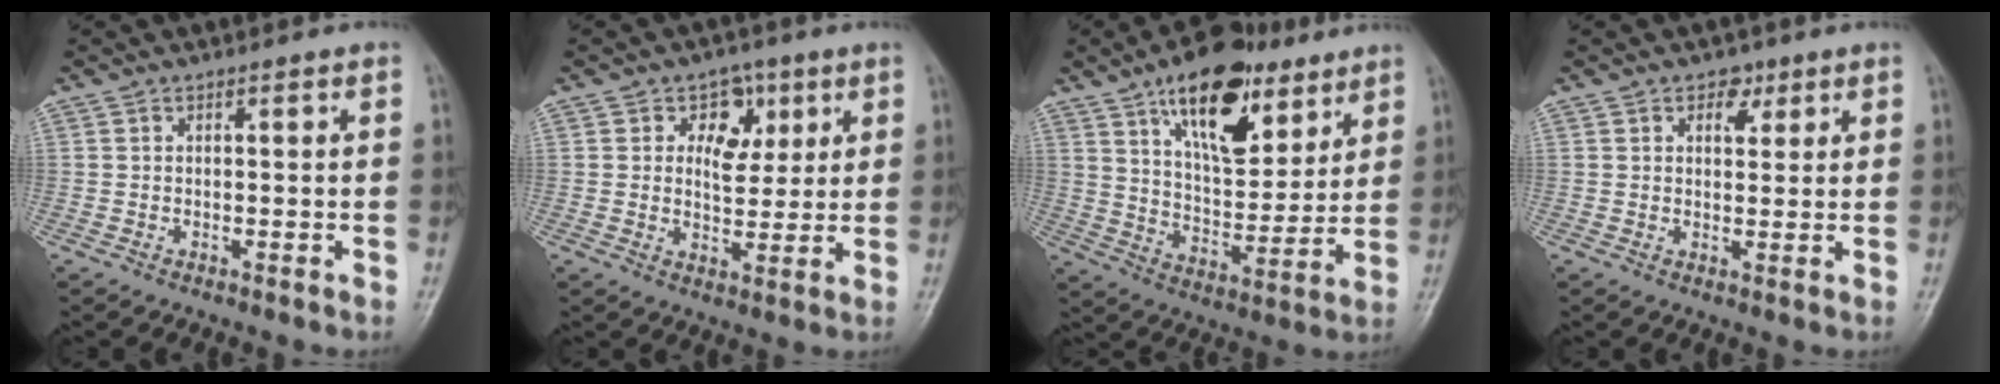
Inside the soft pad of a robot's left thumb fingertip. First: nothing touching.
{"total": 7.5, "force": [2.7, 5.7, 4.1], "torque": [-0.020, -0.006, 0.037]}
{"total": 19.6, "force": [10.9, 9.6, 13.2], "torque": [-0.158, -0.044, 0.180]}
{"total": 3.6, "force": [1.8, 2.5, 1.9], "torque": [-0.004, -0.005, 0.024]}